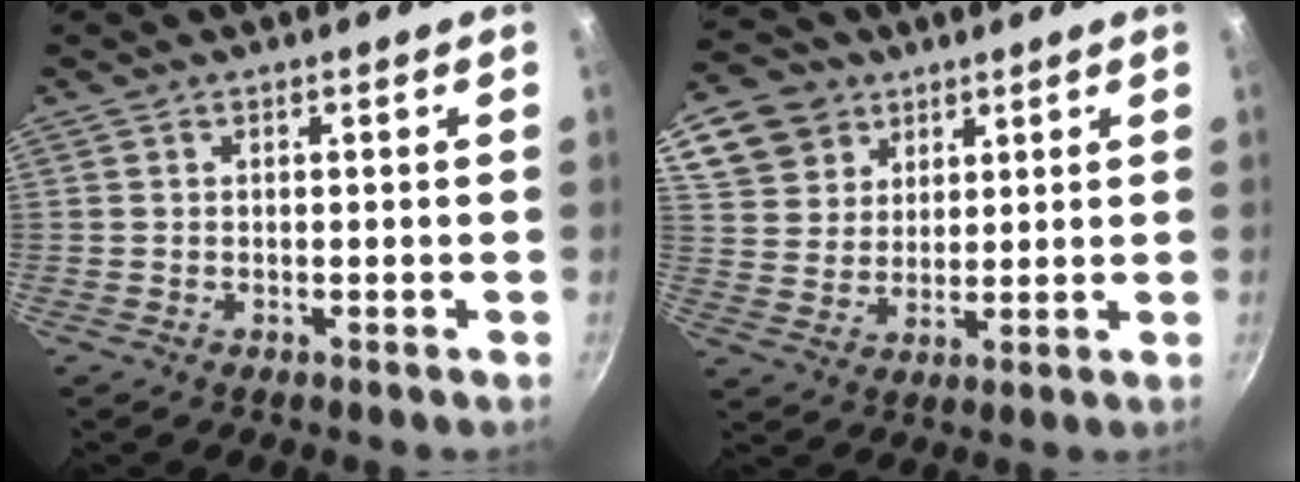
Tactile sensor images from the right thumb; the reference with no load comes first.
{"total": 11.3, "force": [6.1, 8.9, 3.4], "torque": [-0.043, -0.007, 0.111]}